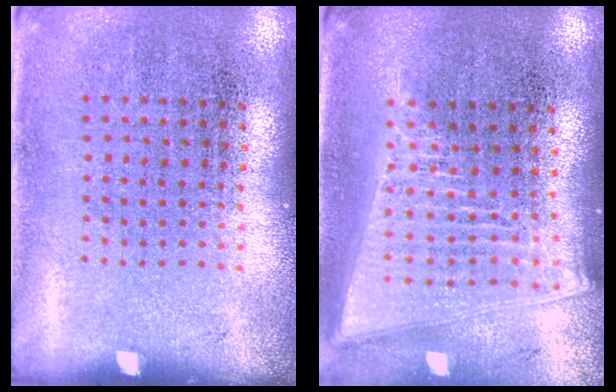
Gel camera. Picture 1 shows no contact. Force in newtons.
{"total": 2.1, "press": 1.8, "slide": 1.1}